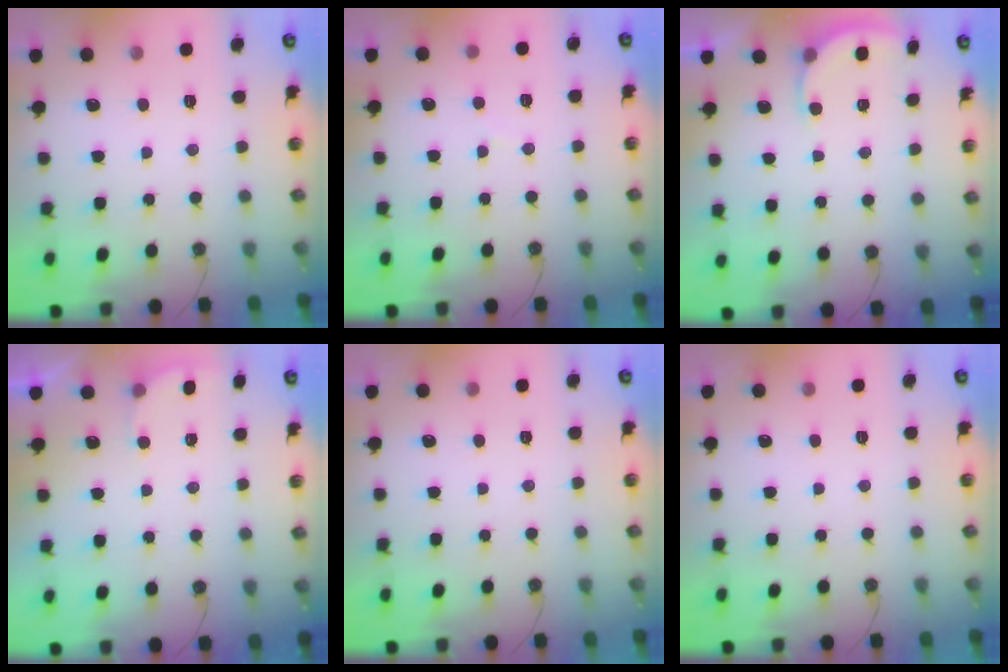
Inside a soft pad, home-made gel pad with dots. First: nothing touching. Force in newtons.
{"total": 3.3, "press": 3.3, "slide": 0.3}
{"total": 2.4, "press": 2.2, "slide": 0.9}
{"total": 3.0, "press": 2.9, "slide": 0.8}
{"total": 0.0}
{"total": 0.0}